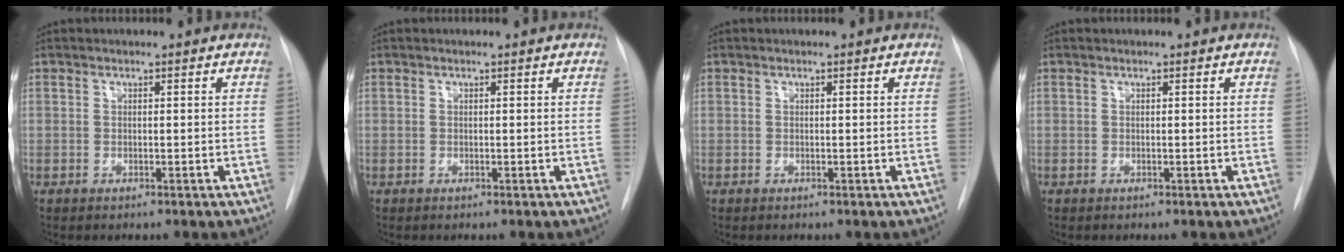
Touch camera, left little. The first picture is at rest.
{"total": 0.0}
{"total": 0.0}
{"total": 0.0}